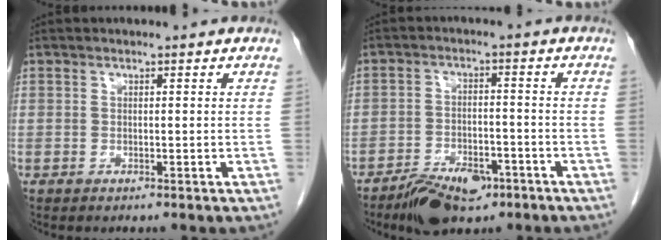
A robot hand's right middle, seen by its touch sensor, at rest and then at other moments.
{"total": 7.7, "force": [-5.4, 3.3, 4.4], "torque": [-0.074, -0.002, -0.089]}